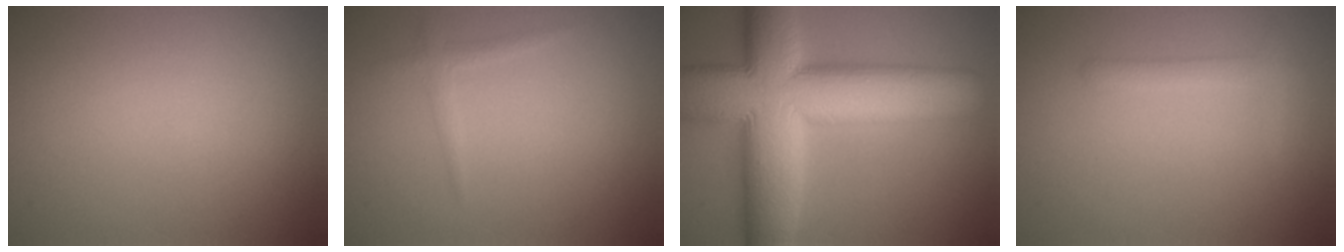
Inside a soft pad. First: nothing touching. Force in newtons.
{"total": 1.1, "press": 1.1, "slide": 0.0}
{"total": 15.8, "press": 15.8, "slide": 0.9}
{"total": 0.9, "press": 0.9, "slide": 0.1}